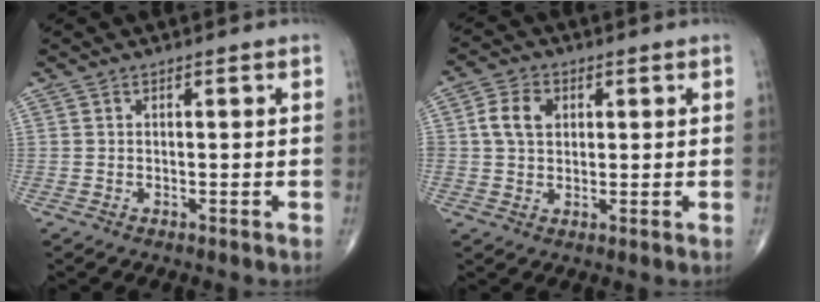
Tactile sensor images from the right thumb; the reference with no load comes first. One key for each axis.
{"total": 5.8, "fx": 1.3, "fy": 4.3, "fz": 3.7, "tx": -0.063, "ty": 0.005, "tz": 0.021}